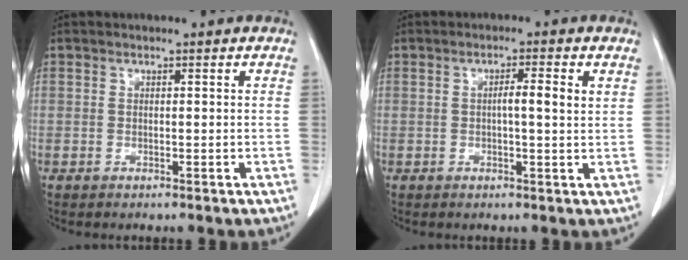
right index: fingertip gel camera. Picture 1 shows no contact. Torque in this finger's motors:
{"motor_torque": [0.25, 0.25, 0.11, 0.06]}